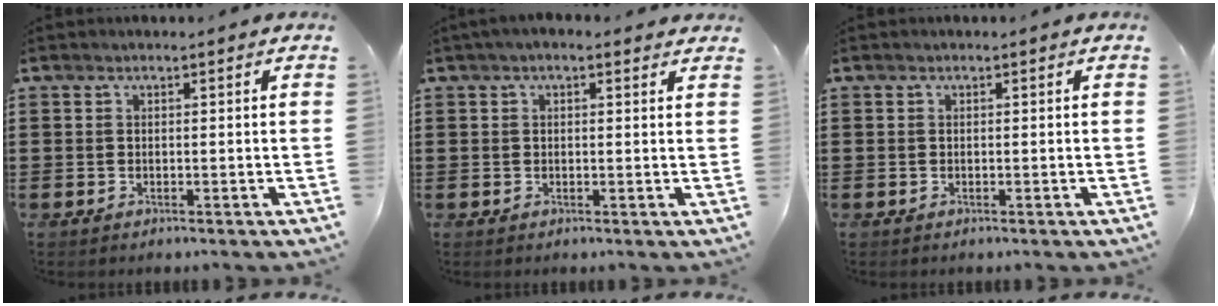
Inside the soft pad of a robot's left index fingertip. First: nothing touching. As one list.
[{"total": 1.6, "force": [0.9, 0.6, 1.1], "torque": [-0.024, 0.007, 0.016]}, {"total": 0.0}]